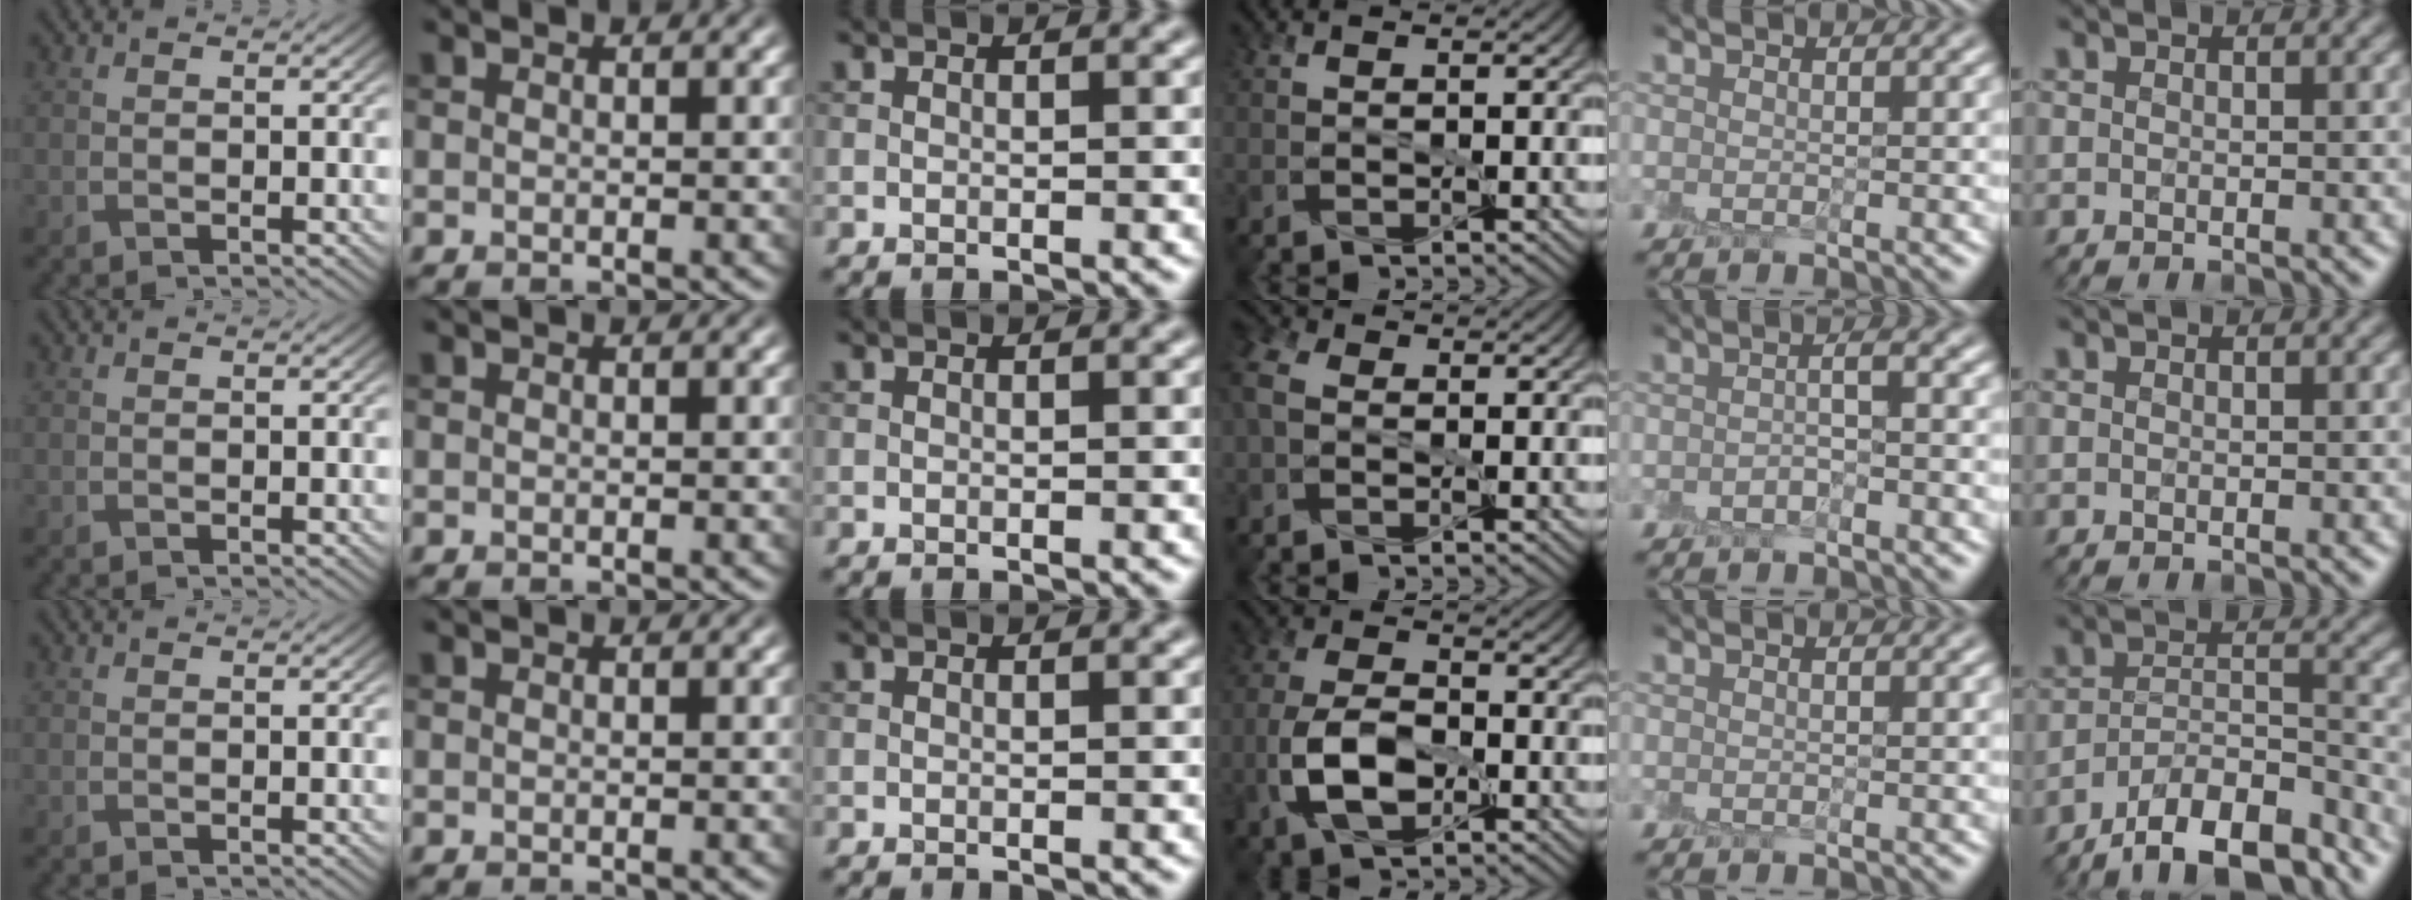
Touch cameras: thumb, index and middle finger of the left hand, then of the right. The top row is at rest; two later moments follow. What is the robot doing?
{"motion": "peel", "object": "sticky note"}